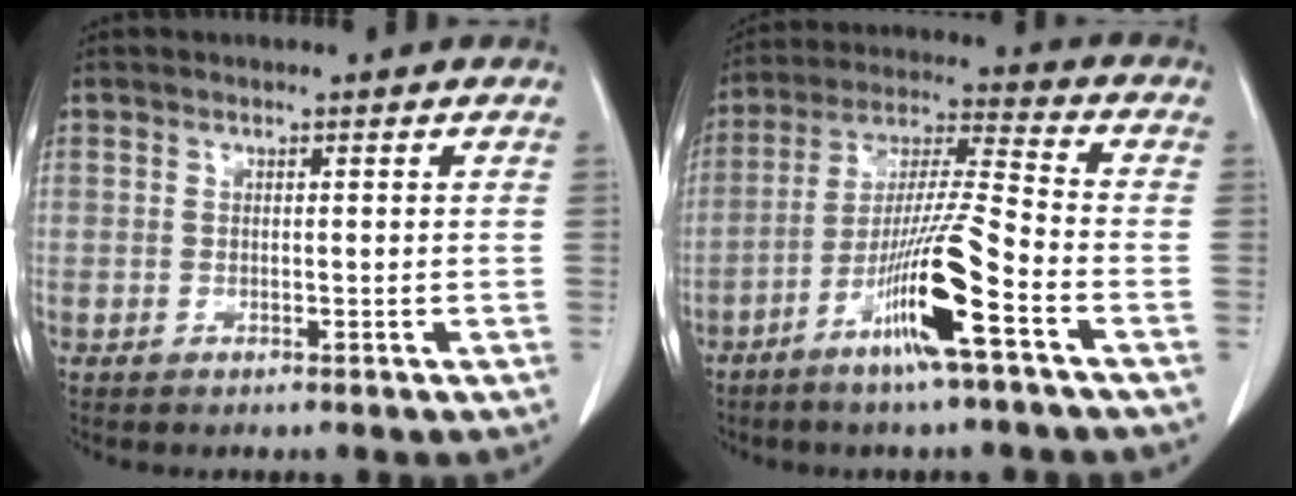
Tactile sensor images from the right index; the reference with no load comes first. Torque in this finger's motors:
{"motor_torque": [1.61, -0.53, 0.70, 0.16]}